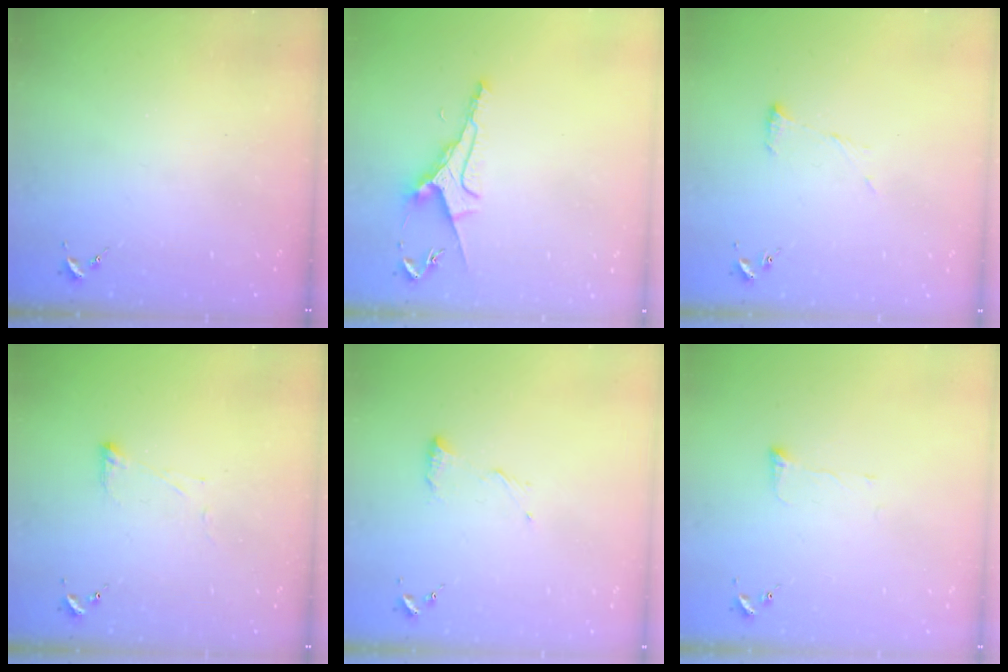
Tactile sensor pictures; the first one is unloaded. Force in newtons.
{"total": 9.5, "press": 9.4, "slide": 1.1}
{"total": 6.5, "press": 6.4, "slide": 0.7}
{"total": 3.8, "press": 3.7, "slide": 0.9}
{"total": 7.6, "press": 7.6, "slide": 0.2}
{"total": 3.8, "press": 3.7, "slide": 0.6}